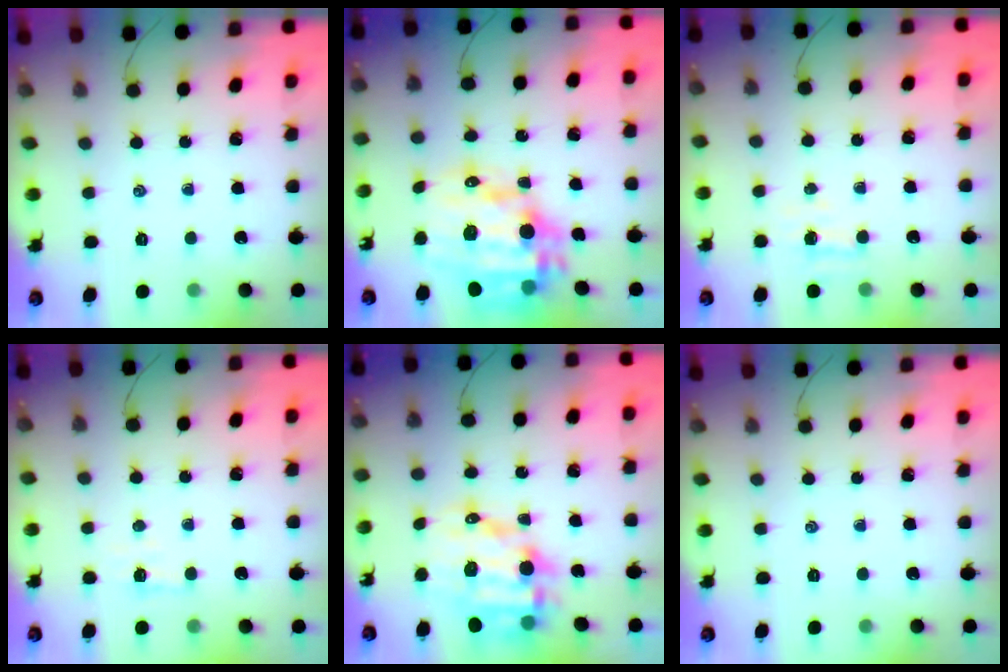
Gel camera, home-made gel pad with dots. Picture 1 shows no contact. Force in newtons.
{"total": 19.0, "press": 18.5, "slide": 4.4}
{"total": 2.7, "press": 2.6, "slide": 0.7}
{"total": 2.9, "press": 2.8, "slide": 1.0}
{"total": 13.9, "press": 13.5, "slide": 3.0}
{"total": 0.0}